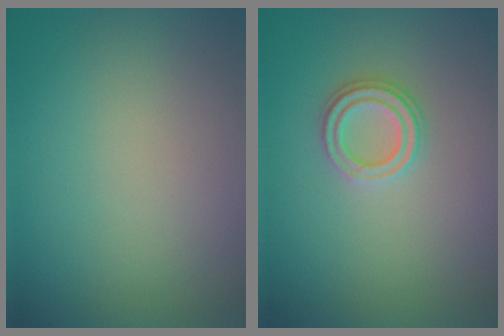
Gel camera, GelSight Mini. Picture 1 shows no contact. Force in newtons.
{"total": 2.3, "press": 2.2, "slide": 0.8}